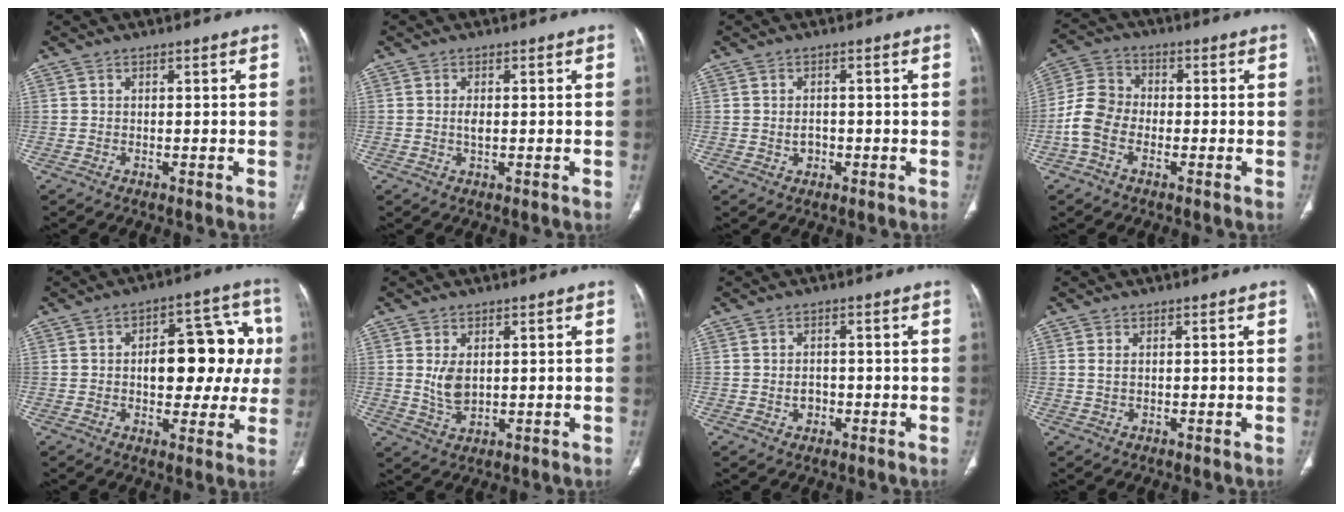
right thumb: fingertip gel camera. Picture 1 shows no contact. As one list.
[{"total": 1.6, "force": [0.0, 0.7, 1.4], "torque": [-0.026, -0.001, 0.000]}, {"total": 2.3, "force": [-0.4, 1.8, 1.3], "torque": [-0.012, 0.006, -0.005]}, {"total": 7.9, "force": [-2.3, 5.6, 5.2], "torque": [-0.101, 0.023, -0.057]}, {"total": 17.5, "force": [1.4, 9.6, 14.5], "torque": [-0.142, 0.032, 0.022]}, {"total": 4.6, "force": [0.8, 2.7, 3.6], "torque": [-0.066, -0.012, 0.025]}, {"total": 2.5, "force": [-0.6, 2.0, 1.4], "torque": [-0.011, 0.007, -0.008]}, {"total": 1.2, "force": [0.3, 0.6, 1.0], "torque": [-0.025, 0.003, 0.010]}]